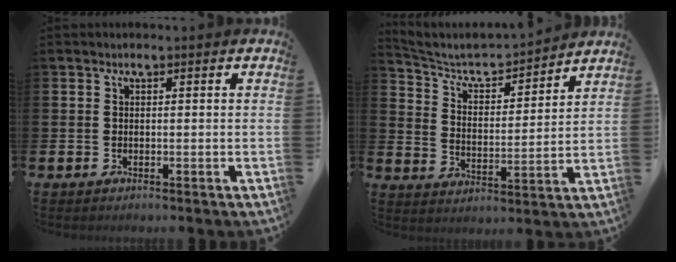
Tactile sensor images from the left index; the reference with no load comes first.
{"total": 4.7, "force": [4.3, 1.3, 1.3], "torque": [-0.056, -0.039, 0.066]}